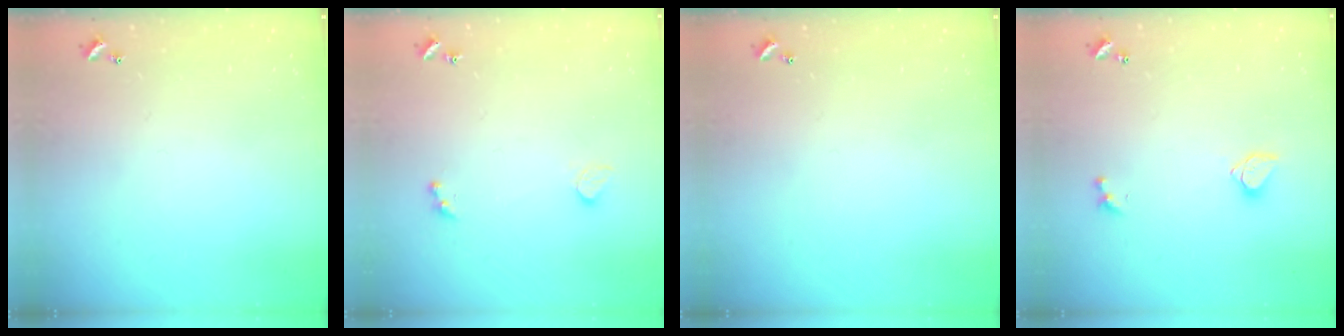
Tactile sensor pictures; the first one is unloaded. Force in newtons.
{"total": 2.6, "press": 2.2, "slide": 1.2}
{"total": 0.0}
{"total": 1.6, "press": 1.5, "slide": 0.3}